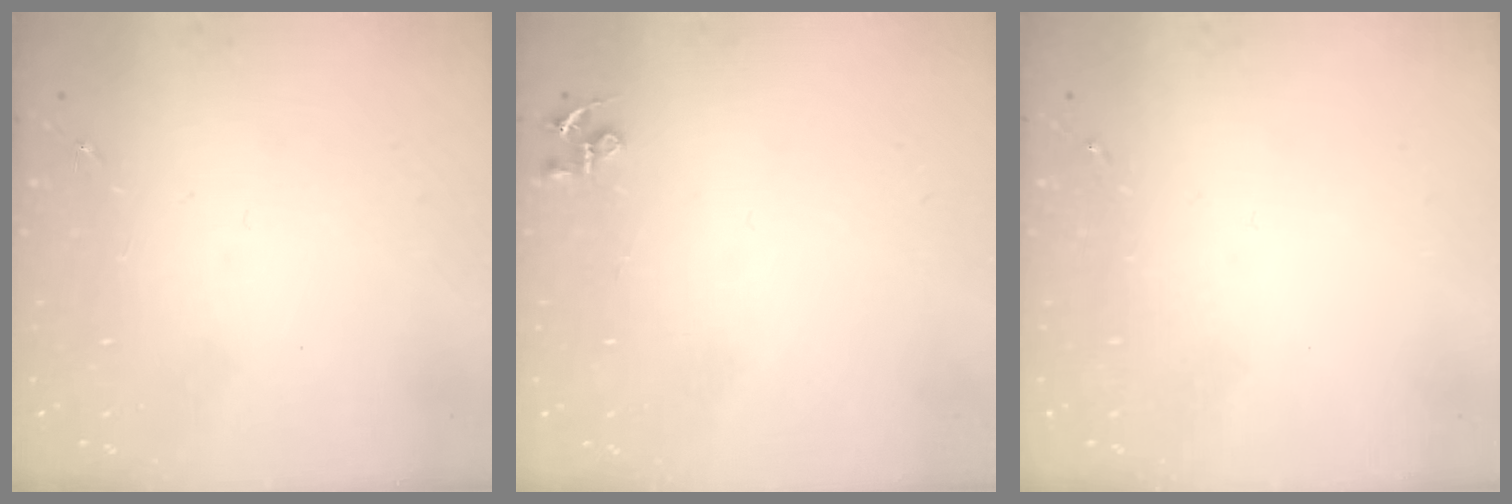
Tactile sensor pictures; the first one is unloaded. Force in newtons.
{"total": 4.5, "press": 4.4, "slide": 0.5}
{"total": 0.0}